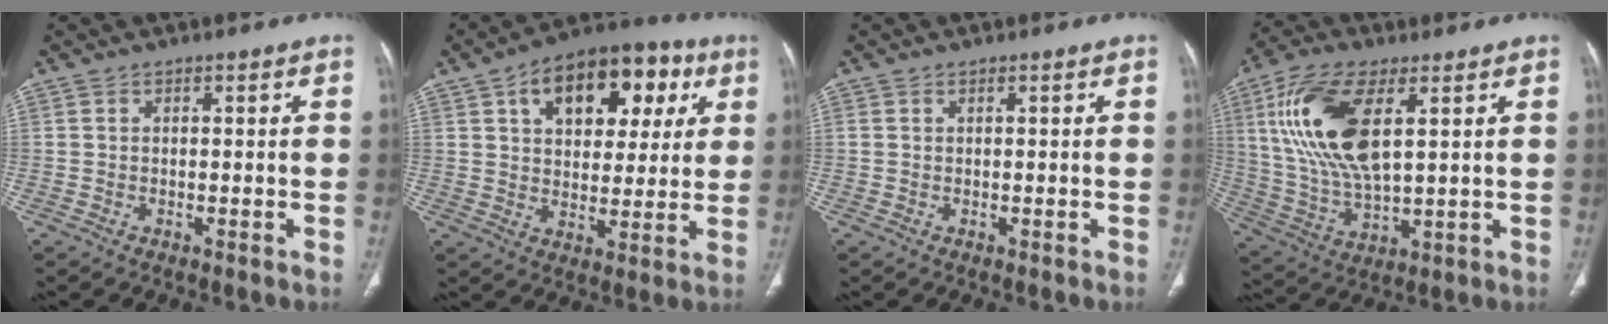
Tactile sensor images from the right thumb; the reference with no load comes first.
{"total": 18.7, "force": [7.4, 11.1, 13.1], "torque": [-0.142, 0.005, 0.109]}
{"total": 0.5, "force": [0.3, 0.2, 0.3], "torque": [-0.007, 0.003, 0.008]}
{"total": 17.7, "force": [5.4, 7.9, 15.0], "torque": [-0.308, -0.013, 0.107]}